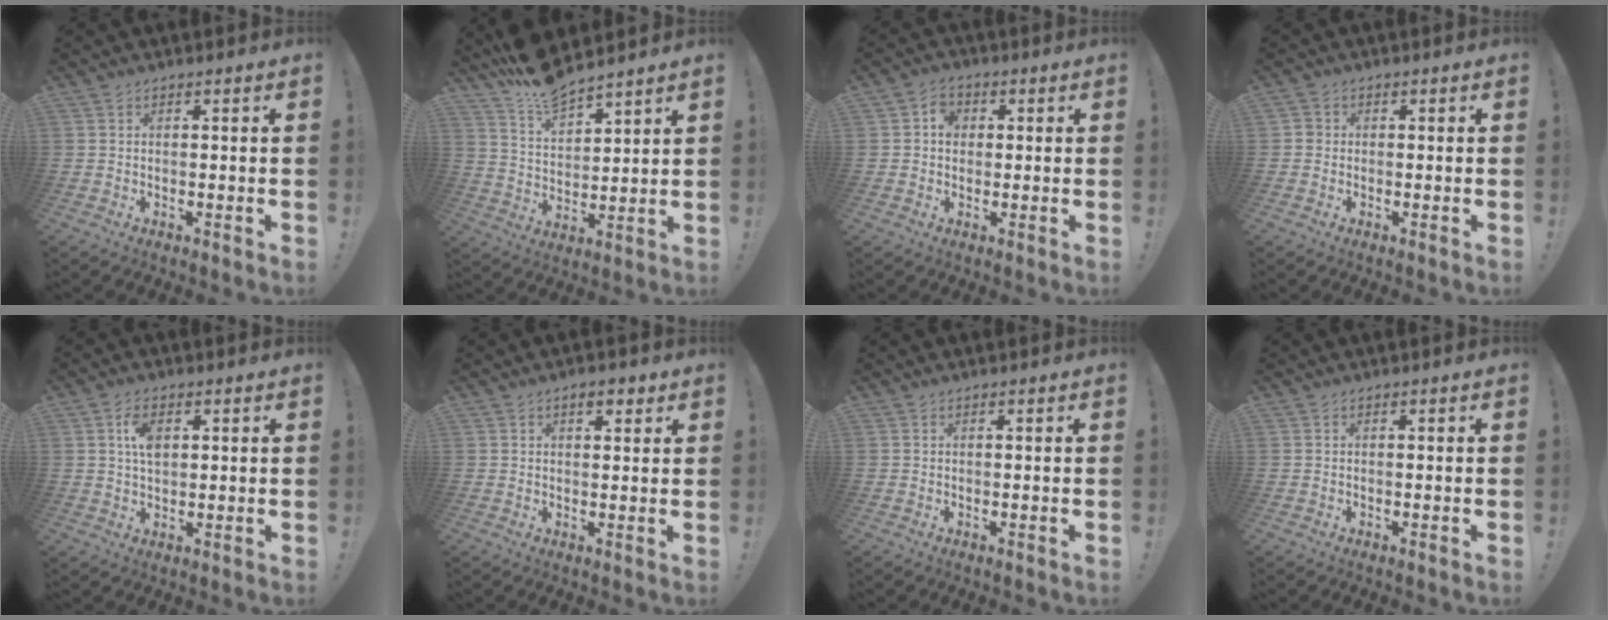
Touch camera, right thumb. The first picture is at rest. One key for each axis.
{"total": 10.2, "fx": 9.4, "fy": 2.4, "fz": 3.1, "tx": -0.065, "ty": -0.070, "tz": 0.173}
{"total": 4.2, "fx": 0.3, "fy": 3.6, "fz": 2.0, "tx": -0.020, "ty": 0.003, "tz": 0.001}
{"total": 1.4, "fx": -0.1, "fy": 1.4, "fz": 0.2, "tx": -0.003, "ty": 0.006, "tz": -0.002}
{"total": 5.7, "fx": 1.6, "fy": 3.4, "fz": 4.3, "tx": -0.065, "ty": 0.001, "tz": 0.025}
{"total": 3.7, "fx": 2.2, "fy": 1.8, "fz": 2.4, "tx": -0.027, "ty": -0.004, "tz": 0.034}
{"total": 0.0}
{"total": 0.0}